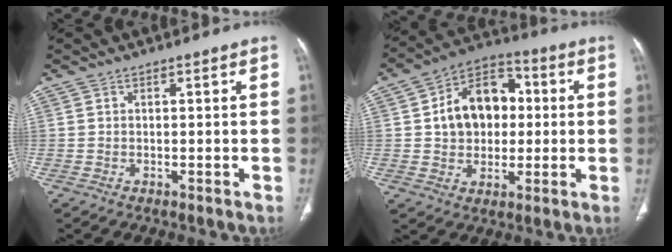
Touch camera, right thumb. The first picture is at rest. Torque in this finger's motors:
{"motor_torque": [0.86, 0.93, 0.21, -0.18, 0.11]}